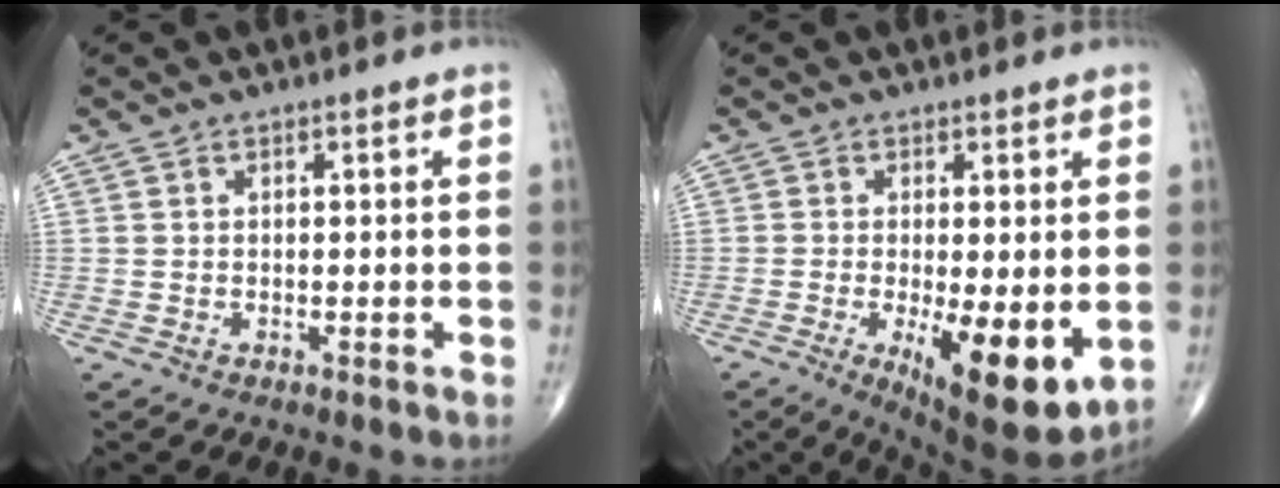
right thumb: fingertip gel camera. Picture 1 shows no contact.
{"total": 12.4, "force": [-2.8, 4.0, 11.4], "torque": [-0.169, -0.027, -0.032]}